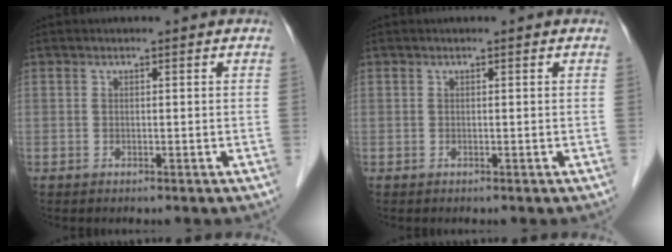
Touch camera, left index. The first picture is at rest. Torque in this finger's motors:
{"motor_torque": [0.00, 0.00, 0.00, 0.00]}